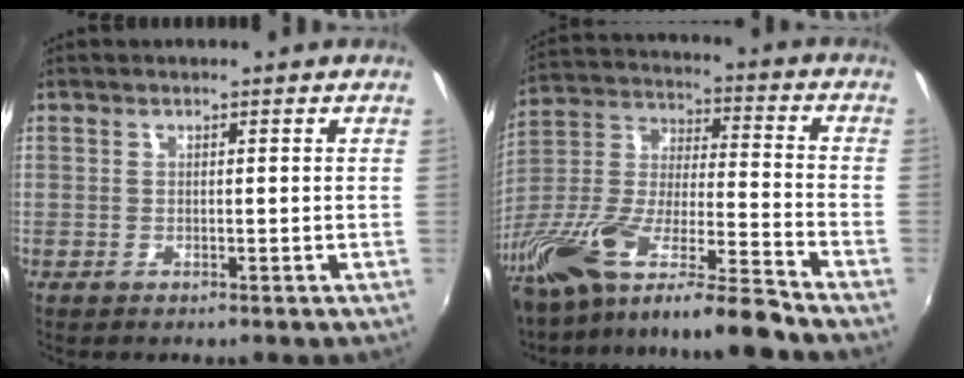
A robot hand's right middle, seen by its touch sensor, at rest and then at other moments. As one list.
[{"total": 18.9, "force": [-15.3, 0.4, 11.1], "torque": [-0.206, -0.031, -0.285]}]